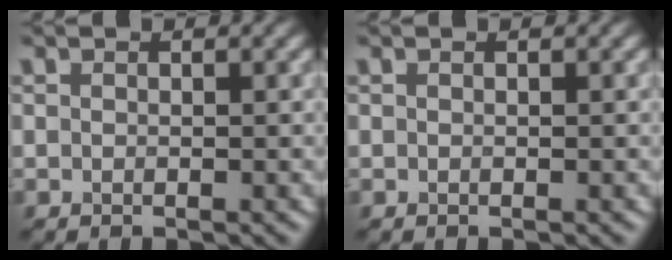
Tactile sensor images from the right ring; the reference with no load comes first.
{"total": 0.0}